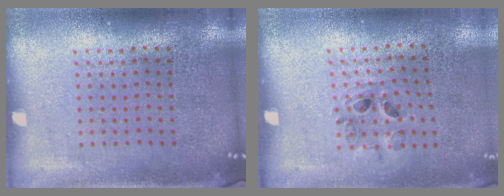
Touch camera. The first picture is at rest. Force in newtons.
{"total": 0.9, "press": 0.8, "slide": 0.2}